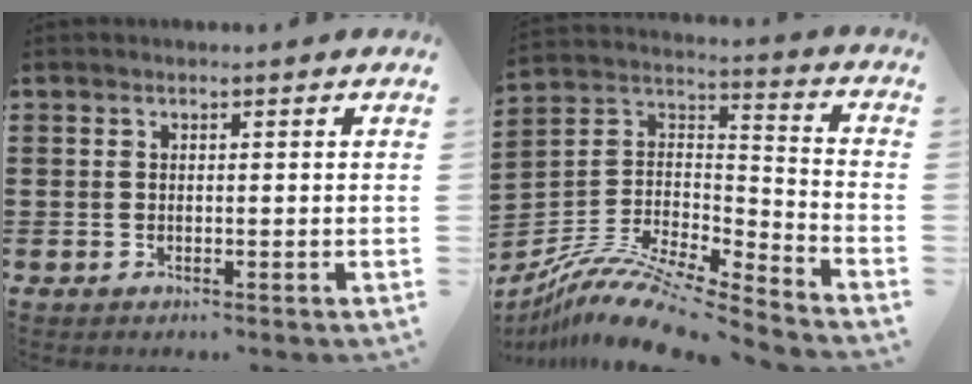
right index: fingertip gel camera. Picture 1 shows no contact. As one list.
[{"total": 11.2, "force": [-9.7, 1.8, 5.4], "torque": [-0.109, 0.011, -0.193]}]